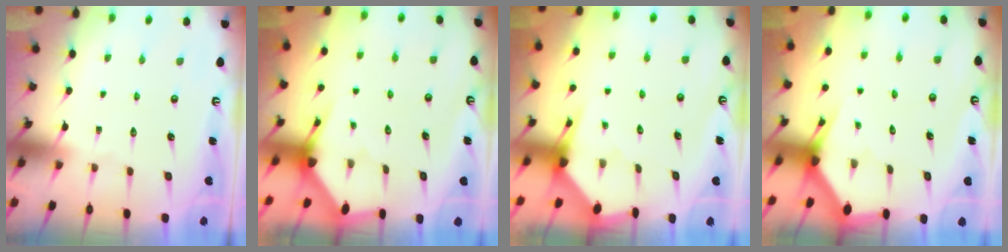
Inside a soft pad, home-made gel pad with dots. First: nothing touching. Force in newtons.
{"total": 3.2, "press": 3.2, "slide": 0.3}
{"total": 3.4, "press": 3.3, "slide": 0.3}
{"total": 2.6, "press": 2.6, "slide": 0.2}